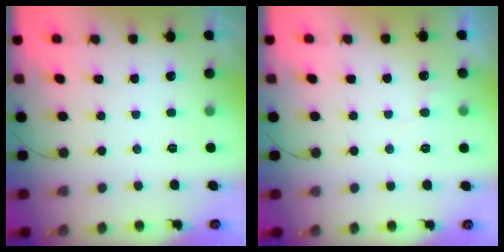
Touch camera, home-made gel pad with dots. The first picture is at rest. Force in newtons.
{"total": 3.9, "press": 3.9, "slide": 0.4}